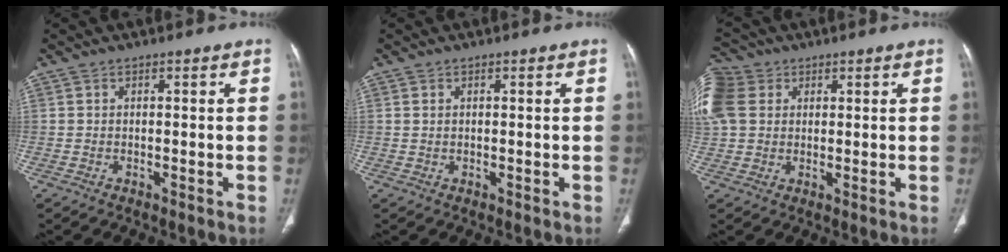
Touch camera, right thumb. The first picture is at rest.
{"total": 0.7, "force": [0.2, 0.5, 0.5], "torque": [-0.008, 0.000, 0.007]}
{"total": 13.6, "force": [4.3, 10.9, 6.9], "torque": [-0.185, 0.032, 0.083]}